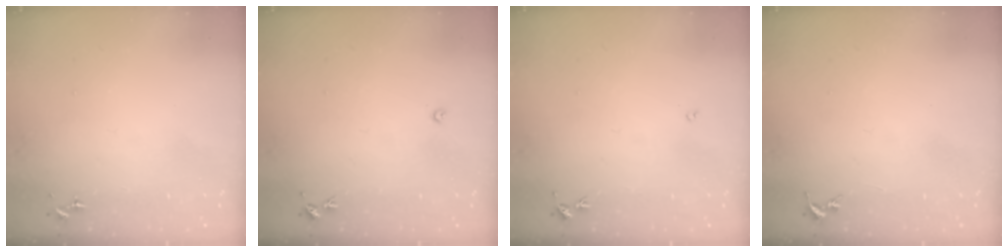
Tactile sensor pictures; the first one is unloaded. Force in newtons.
{"total": 2.2, "press": 2.2, "slide": 0.3}
{"total": 2.7, "press": 2.7, "slide": 0.5}
{"total": 0.0}